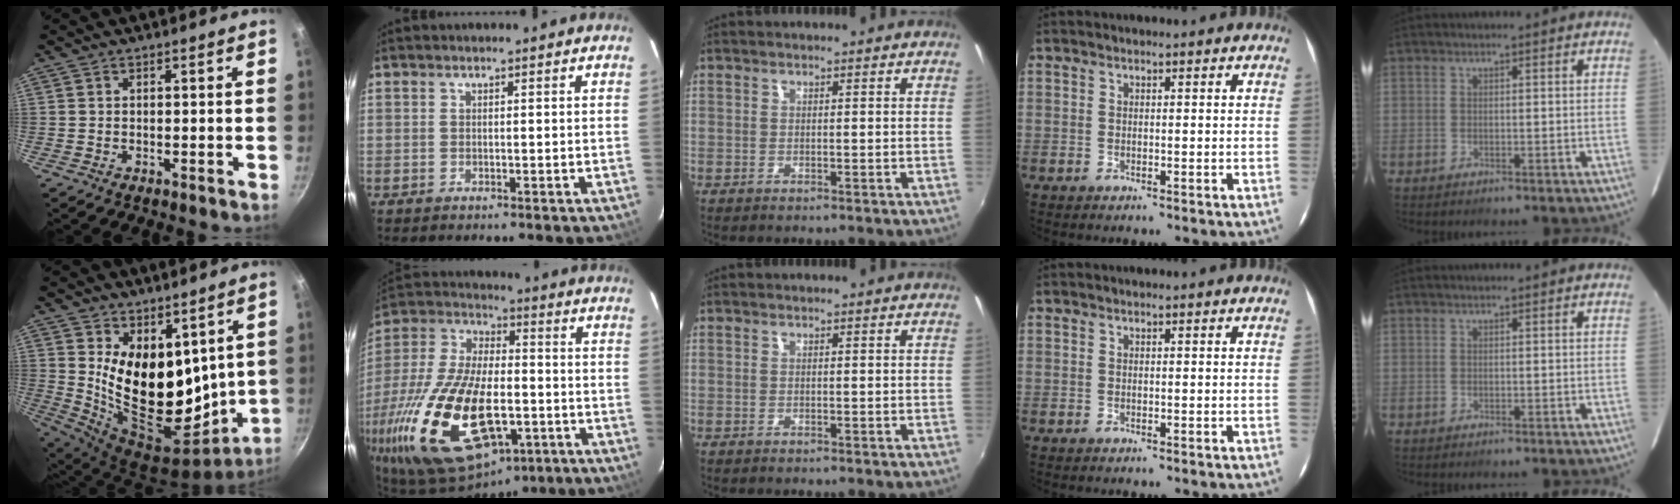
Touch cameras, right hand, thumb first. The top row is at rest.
{"thumb": {"total": 19.1, "force": [5.8, 11.8, 13.8], "torque": [-0.193, -0.079, 0.122]}, "index": {"total": 28.4, "force": [-11.5, 13.6, 22.1], "torque": [-0.468, -0.041, -0.187]}}